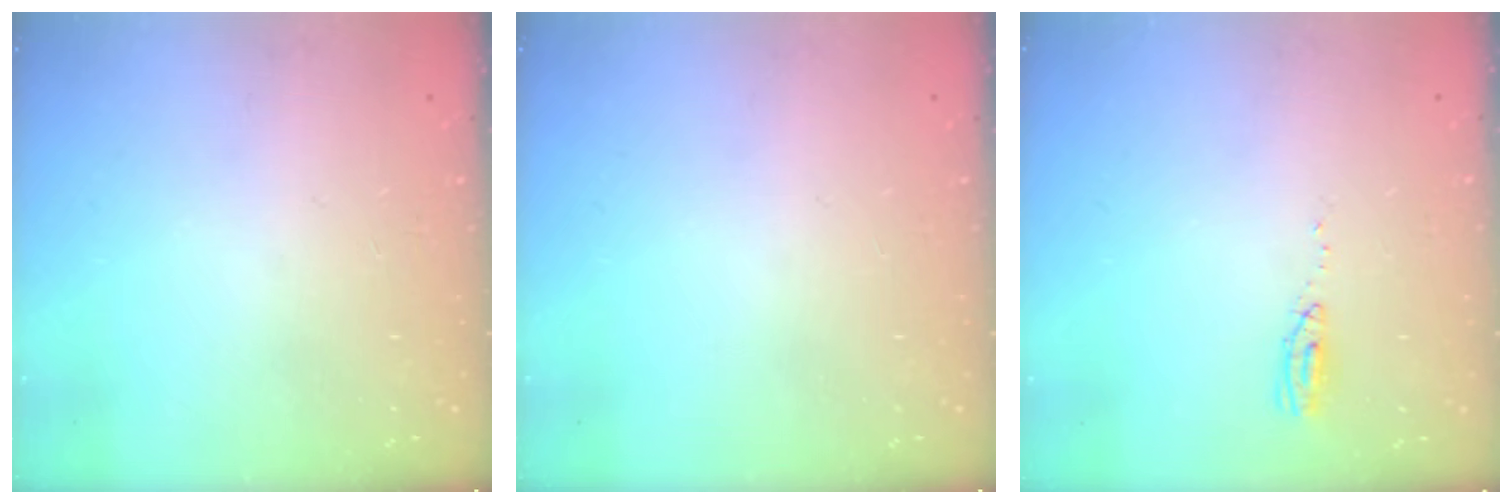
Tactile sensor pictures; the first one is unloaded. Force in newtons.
{"total": 0.0}
{"total": 3.6, "press": 3.3, "slide": 1.5}